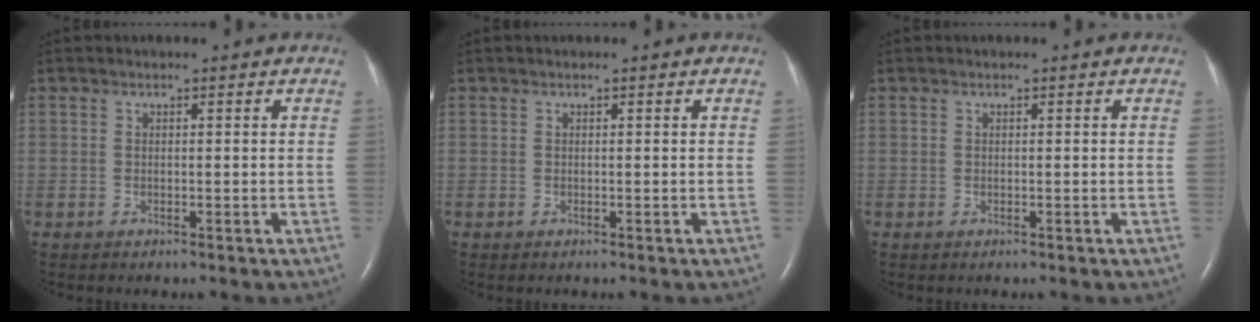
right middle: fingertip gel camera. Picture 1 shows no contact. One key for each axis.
{"total": 0.0}
{"total": 0.0}